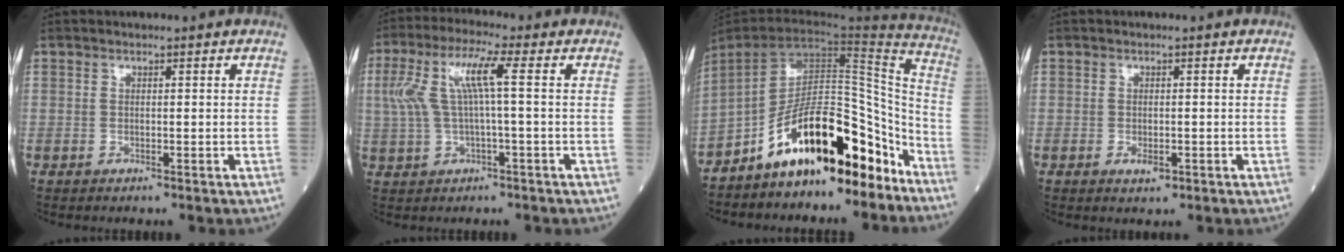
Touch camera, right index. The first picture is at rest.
{"total": 8.3, "force": [1.4, 0.9, 8.1], "torque": [-0.181, 0.030, 0.031]}
{"total": 16.9, "force": [-11.5, 5.1, 11.3], "torque": [-0.167, 0.044, -0.193]}
{"total": 1.6, "force": [-0.6, 0.6, 1.4], "torque": [-0.023, -0.002, -0.005]}